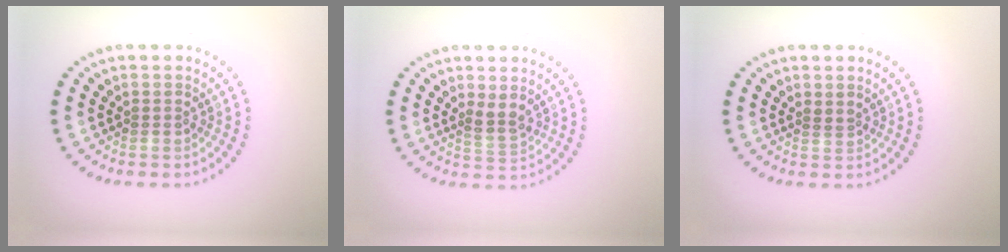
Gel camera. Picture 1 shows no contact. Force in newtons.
{"total": 1.8, "press": 1.4, "slide": 1.2}
{"total": 0.5, "press": 0.3, "slide": 0.4}